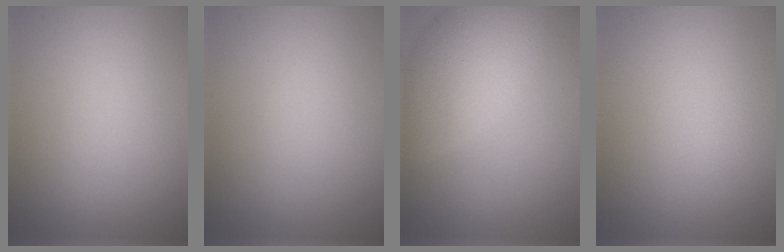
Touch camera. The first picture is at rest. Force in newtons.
{"total": 0.0}
{"total": 5.5, "press": 5.5, "slide": 0.4}
{"total": 1.0, "press": 1.0, "slide": 0.0}